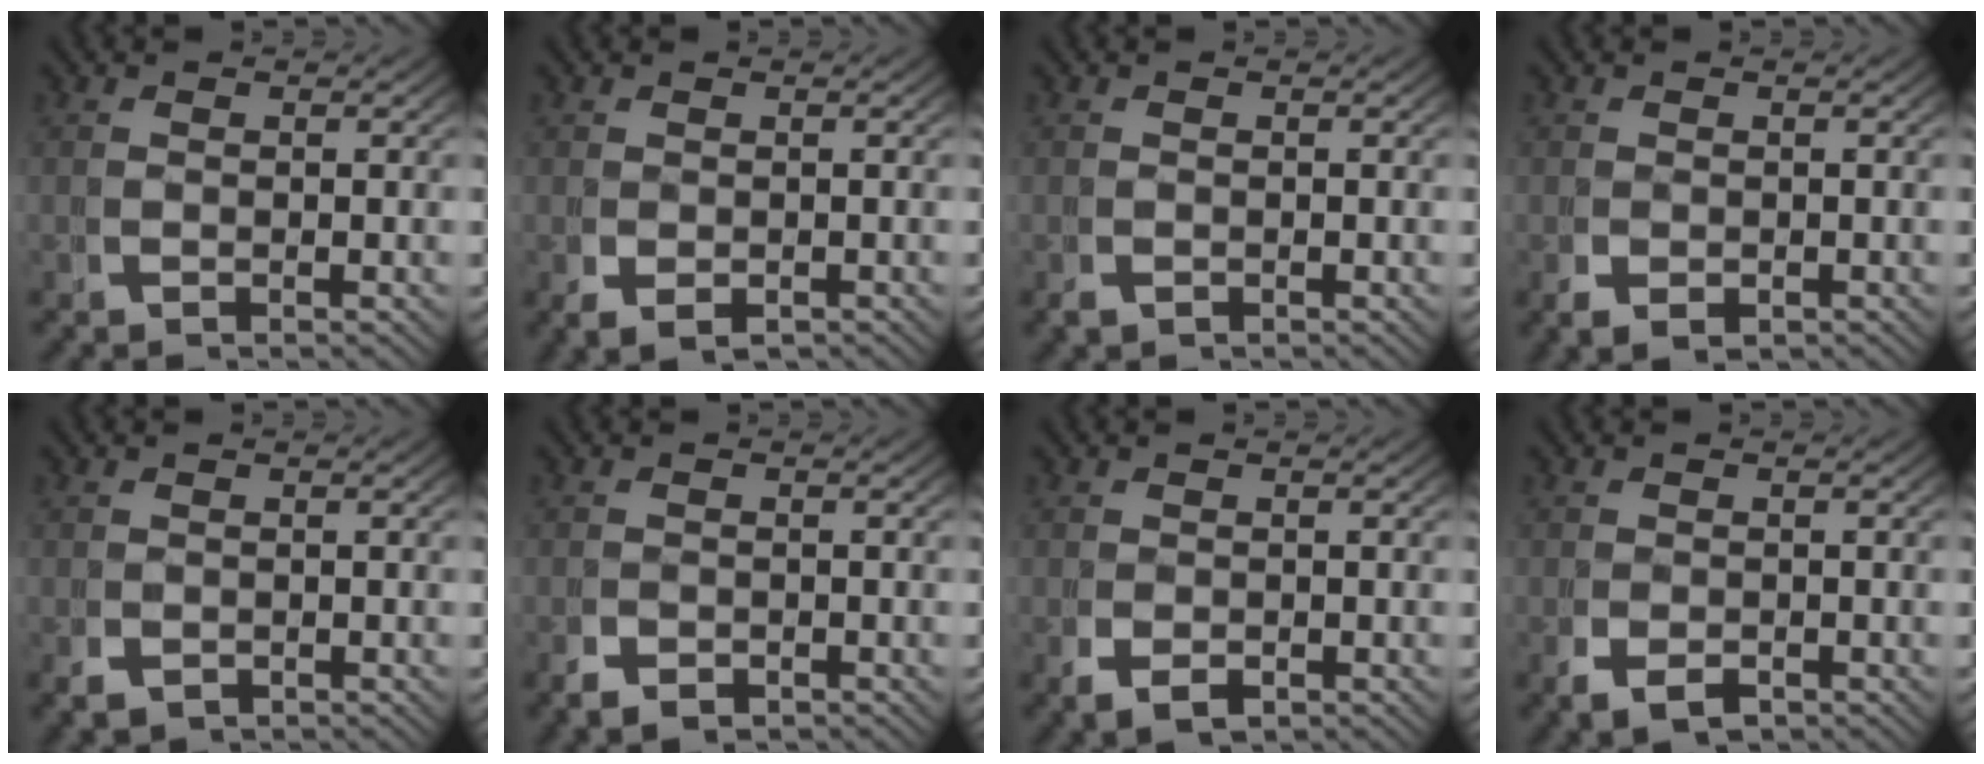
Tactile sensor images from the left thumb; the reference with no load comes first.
{"total": 2.0, "force": [-0.4, 1.4, 1.3], "torque": [-0.033, -0.017, 0.006]}
{"total": 0.8, "force": [-0.5, 0.5, 0.2], "torque": [-0.004, -0.008, -0.008]}
{"total": 2.1, "force": [-0.4, 1.6, 1.3], "torque": [-0.031, -0.018, 0.003]}
{"total": 1.6, "force": [-0.6, 1.3, 0.7], "torque": [-0.014, -0.013, -0.002]}
{"total": 1.9, "force": [-1.0, 1.3, 0.9], "torque": [-0.017, -0.012, -0.014]}
{"total": 2.2, "force": [-0.5, 1.6, 1.4], "torque": [-0.036, -0.017, 0.003]}
{"total": 2.3, "force": [-0.8, 1.6, 1.4], "torque": [-0.032, -0.016, -0.004]}